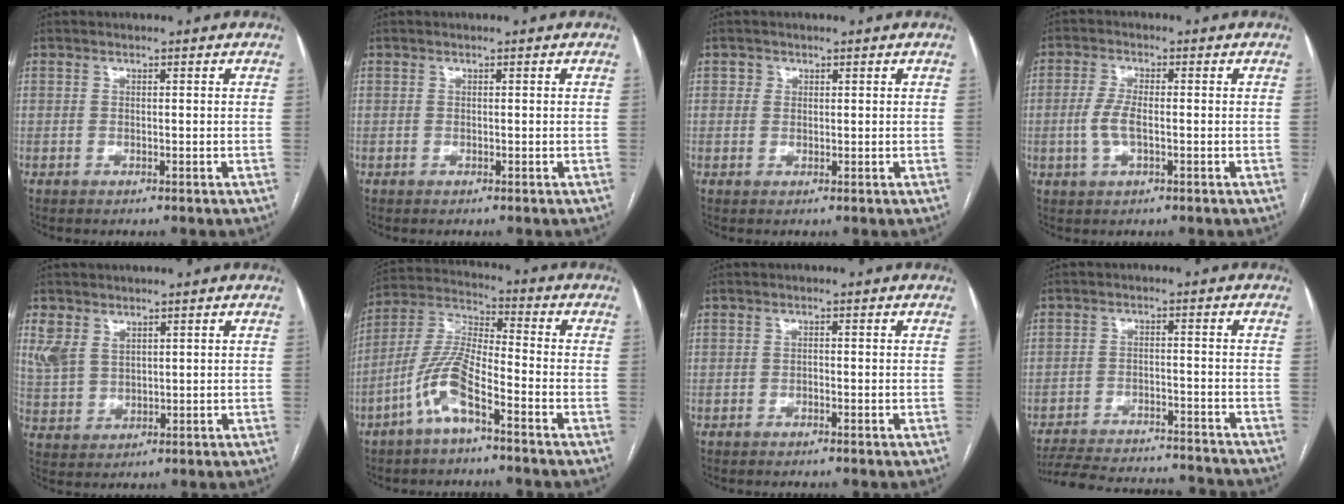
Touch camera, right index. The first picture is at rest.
{"total": 0.0}
{"total": 1.1, "force": [0.4, 1.0, 0.0], "torque": [0.011, 0.001, 0.002]}
{"total": 4.0, "force": [-0.5, 1.3, 3.7], "torque": [-0.090, -0.001, -0.011]}
{"total": 5.4, "force": [3.5, 3.5, 2.3], "torque": [-0.065, 0.012, 0.082]}
{"total": 9.1, "force": [-5.0, 1.6, 7.5], "torque": [-0.176, 0.008, -0.105]}
{"total": 1.1, "force": [-1.0, 0.0, 0.4], "torque": [-0.005, -0.001, -0.016]}
{"total": 19.8, "force": [-18.6, 3.2, 6.1], "torque": [-0.130, -0.013, -0.256]}